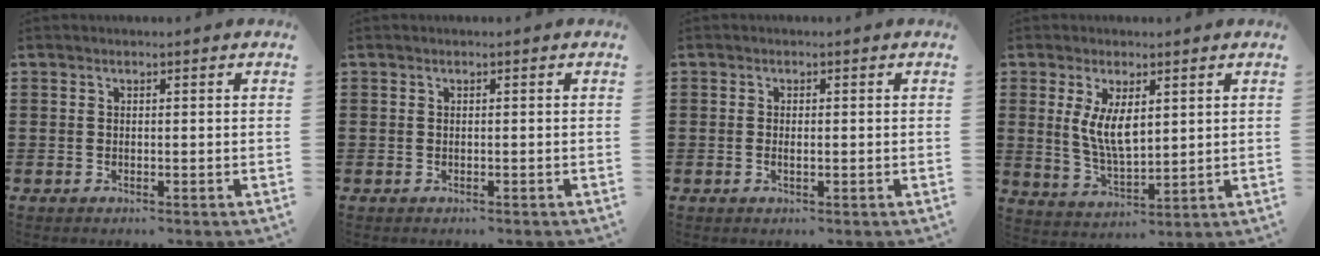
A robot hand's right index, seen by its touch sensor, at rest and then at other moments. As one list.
[{"total": 0.0}, {"total": 1.0, "force": [-0.2, 0.4, 0.9], "torque": [-0.018, -0.002, -0.003]}, {"total": 6.3, "force": [1.6, 2.8, 5.4], "torque": [-0.110, 0.005, 0.029]}]